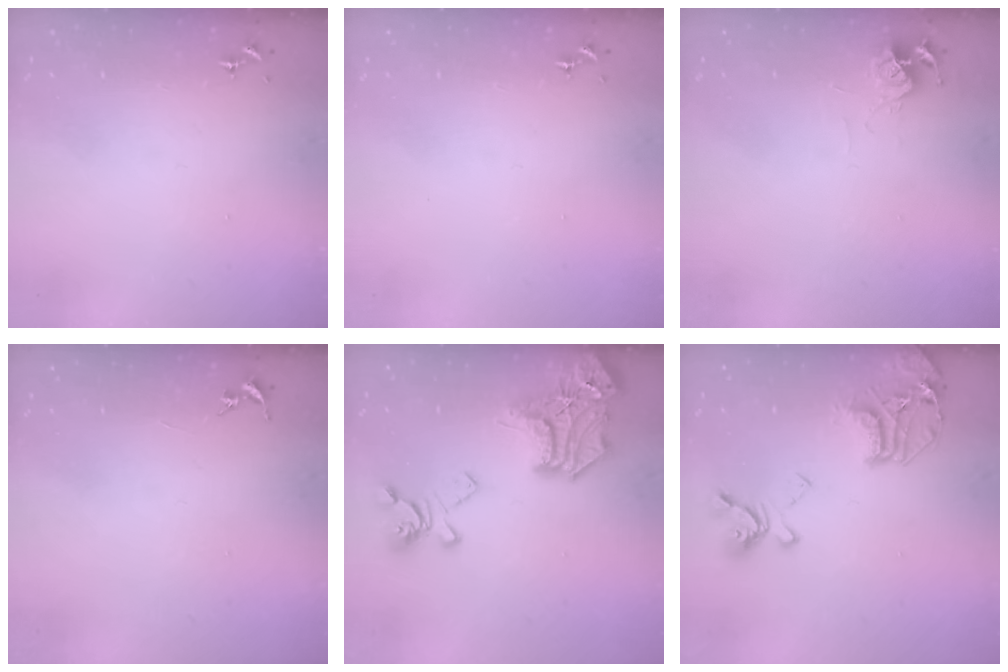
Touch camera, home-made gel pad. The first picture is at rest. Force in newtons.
{"total": 0.0}
{"total": 6.0, "press": 6.0, "slide": 0.6}
{"total": 0.0}
{"total": 24.6, "press": 24.6, "slide": 0.7}
{"total": 19.6, "press": 19.5, "slide": 2.1}